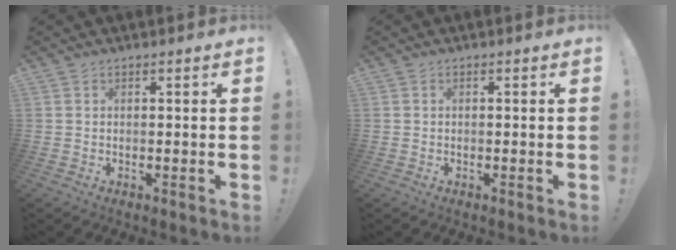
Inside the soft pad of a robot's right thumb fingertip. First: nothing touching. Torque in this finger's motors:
{"motor_torque": [0.08, 0.09, 0.06, -0.16, 0.00]}